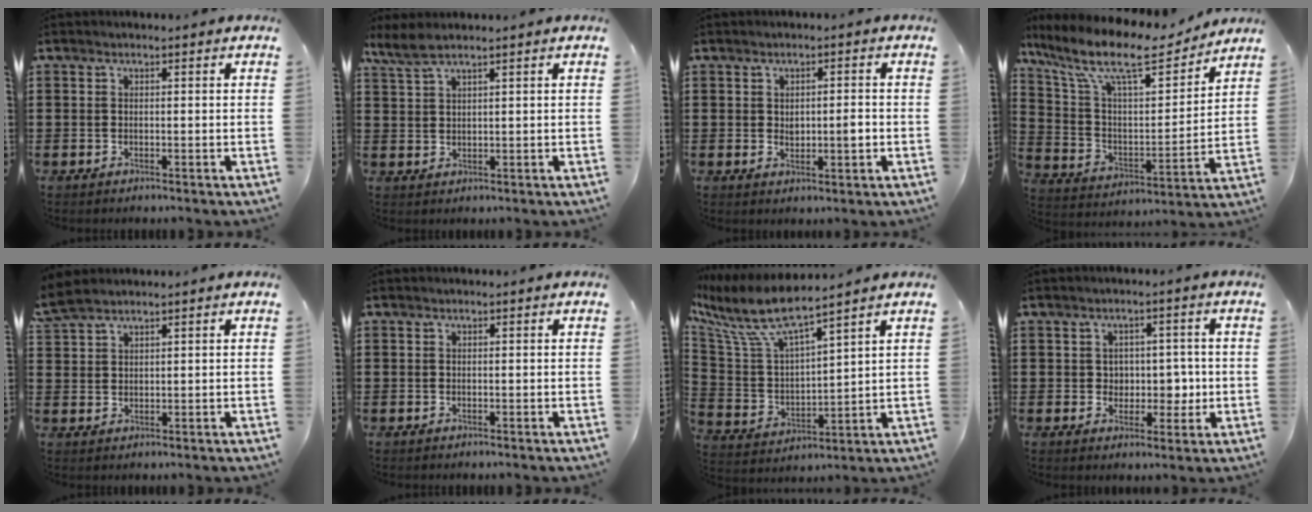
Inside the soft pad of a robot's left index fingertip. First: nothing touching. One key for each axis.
{"total": 3.1, "fx": 2.2, "fy": 0.5, "fz": 2.0, "tx": -0.046, "ty": 0.003, "tz": 0.042}
{"total": 2.6, "fx": 0.0, "fy": 1.0, "fz": 2.4, "tx": -0.037, "ty": -0.003, "tz": -0.004}
{"total": 13.4, "fx": 10.3, "fy": 3.1, "fz": 8.0, "tx": -0.203, "ty": -0.056, "tz": 0.173}
{"total": 3.3, "fx": 2.8, "fy": 1.0, "fz": 1.6, "tx": -0.039, "ty": 0.001, "tz": 0.053}
{"total": 0.0}
{"total": 9.4, "fx": 7.3, "fy": 1.3, "fz": 5.7, "tx": -0.156, "ty": -0.047, "tz": 0.118}
{"total": 4.0, "fx": 0.4, "fy": 3.5, "fz": 1.9, "tx": -0.029, "ty": -0.002, "tz": -0.002}